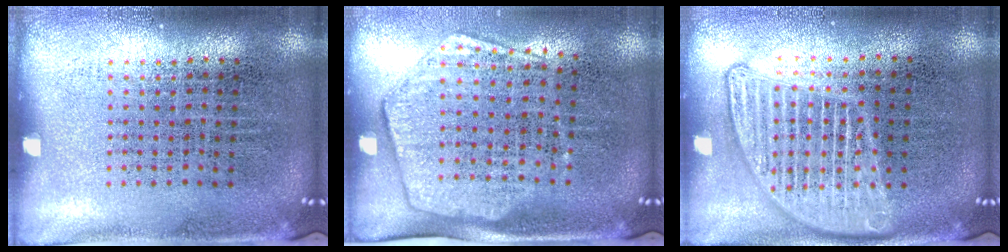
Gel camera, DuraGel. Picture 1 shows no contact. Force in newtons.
{"total": 1.8, "press": 1.6, "slide": 0.8}
{"total": 3.0, "press": 3.0, "slide": 0.3}